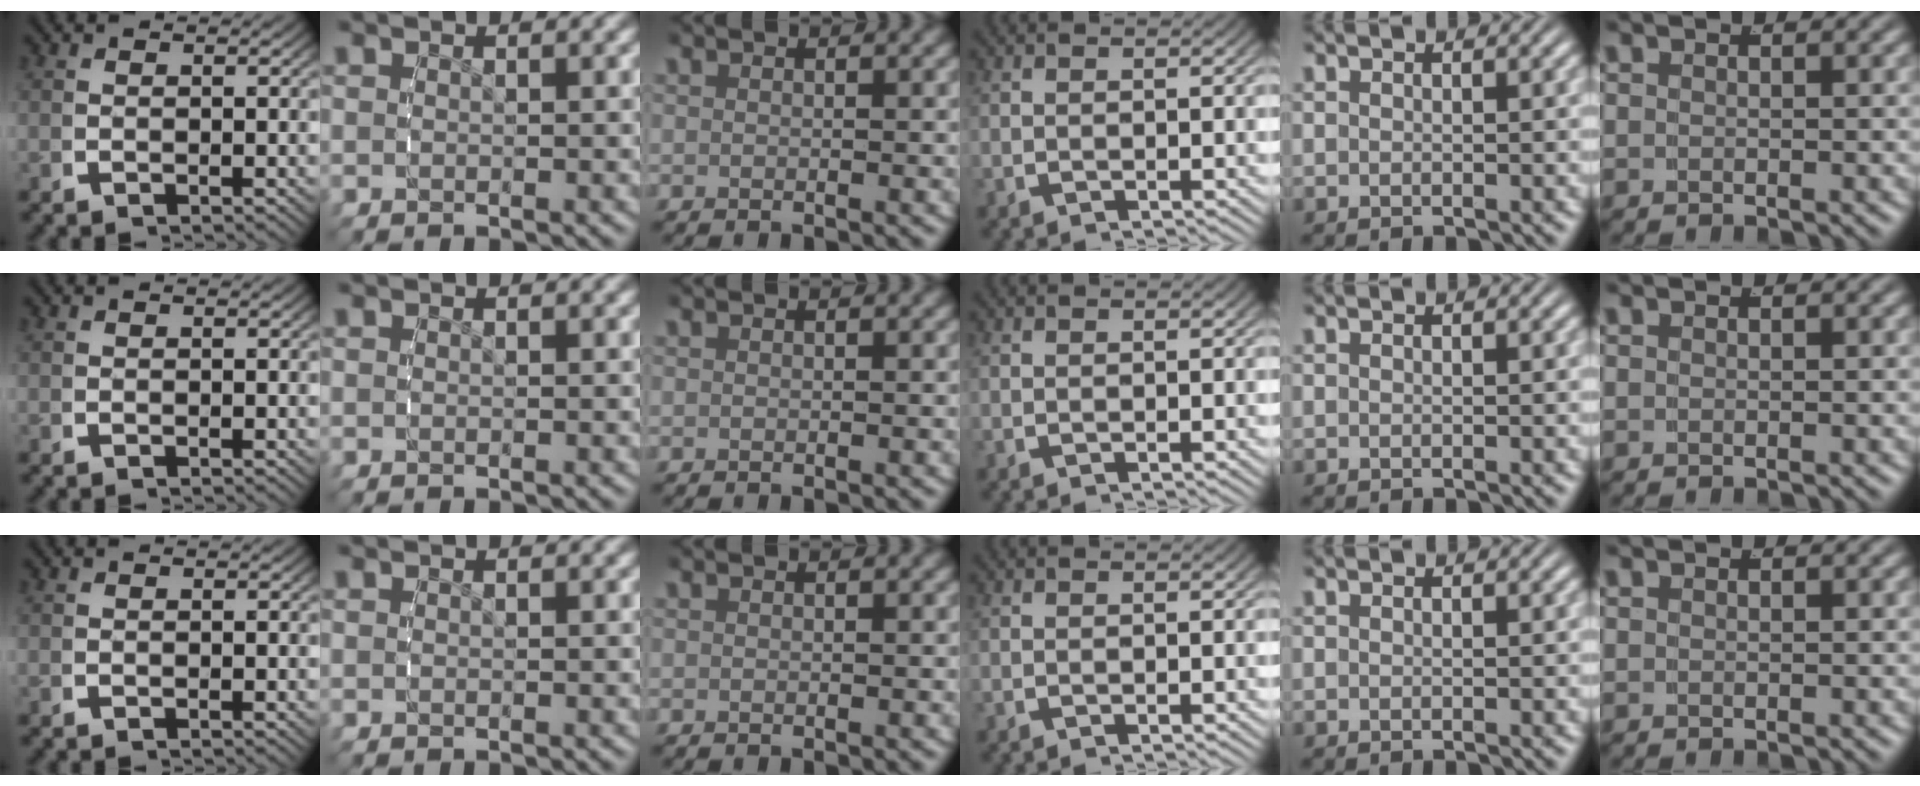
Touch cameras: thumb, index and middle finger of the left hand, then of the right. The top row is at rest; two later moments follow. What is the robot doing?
{"motion": "reach", "object": "scarf"}